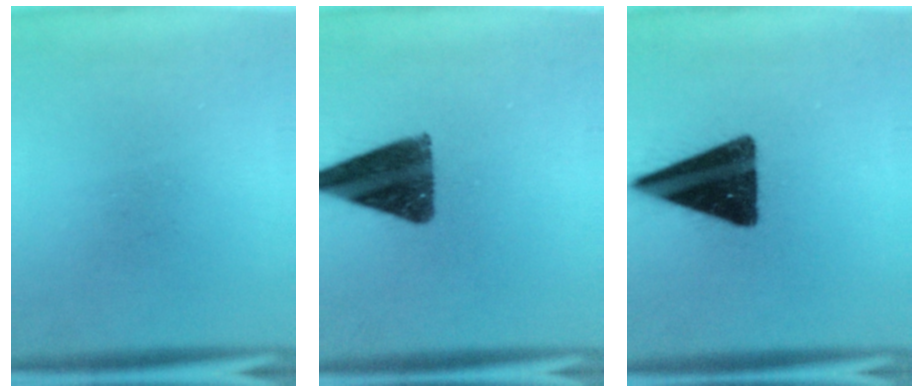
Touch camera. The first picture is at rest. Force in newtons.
{"total": 12.2}
{"total": 16.8}